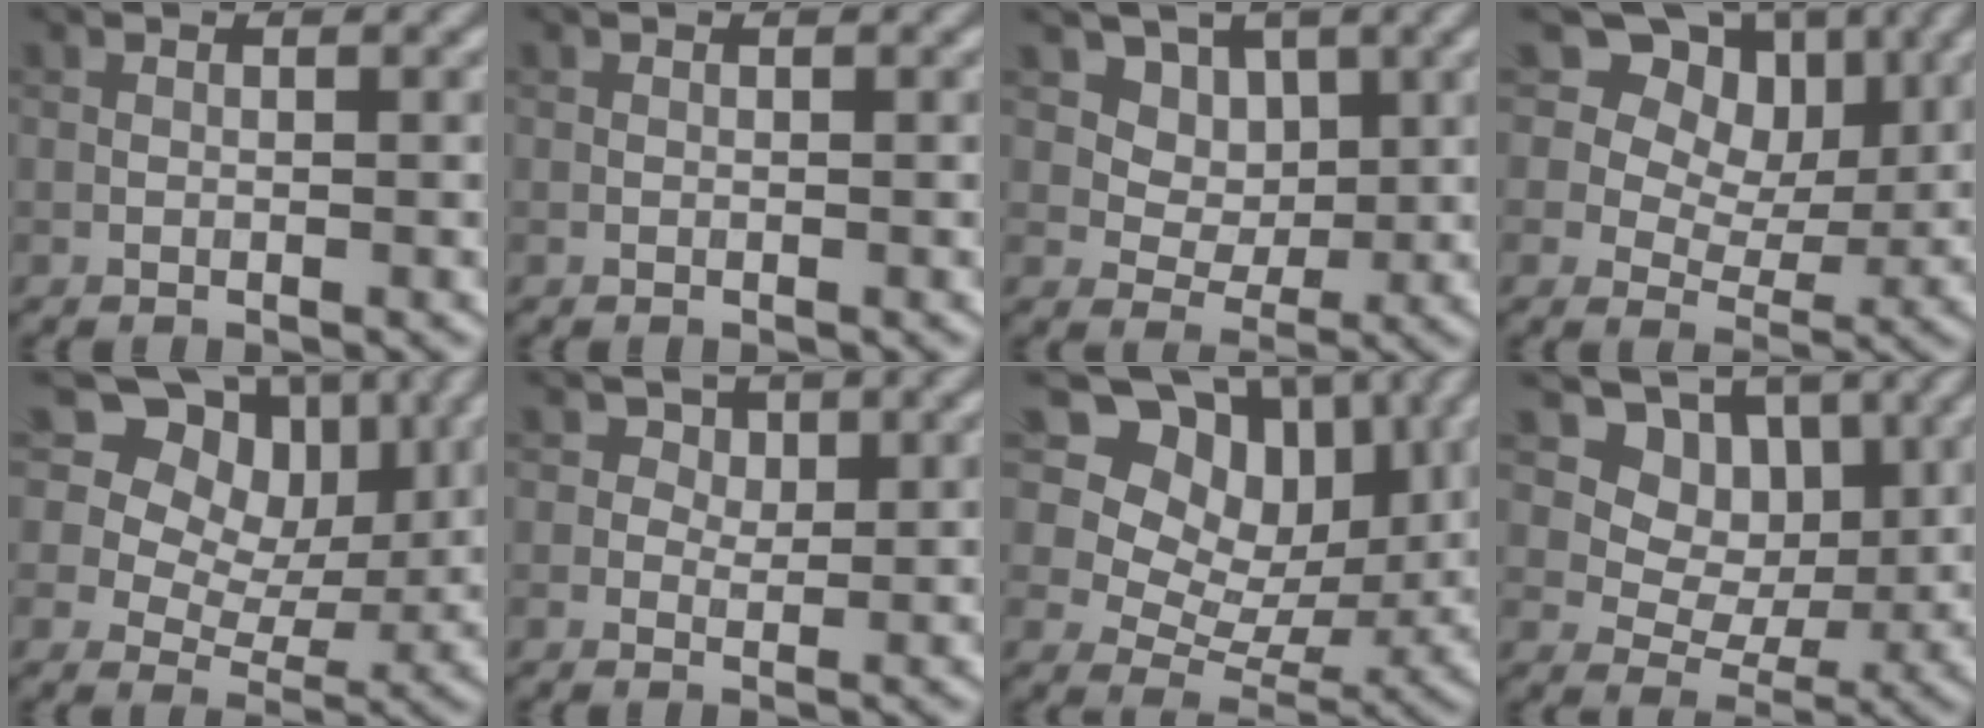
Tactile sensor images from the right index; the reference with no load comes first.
{"total": 0.0}
{"total": 7.9, "force": [4.0, 5.9, 3.4], "torque": [-0.060, -0.011, 0.069]}
{"total": 9.0, "force": [5.0, 5.9, 4.4], "torque": [-0.073, 0.004, 0.070]}
{"total": 10.1, "force": [6.1, 6.5, 4.8], "torque": [-0.084, 0.010, 0.081]}
{"total": 2.1, "force": [1.1, 1.5, 0.9], "torque": [-0.013, -0.007, 0.016]}
{"total": 11.8, "force": [6.1, 8.0, 6.2], "torque": [-0.110, 0.008, 0.100]}
{"total": 7.7, "force": [3.4, 5.8, 3.8], "torque": [-0.061, -0.014, 0.045]}